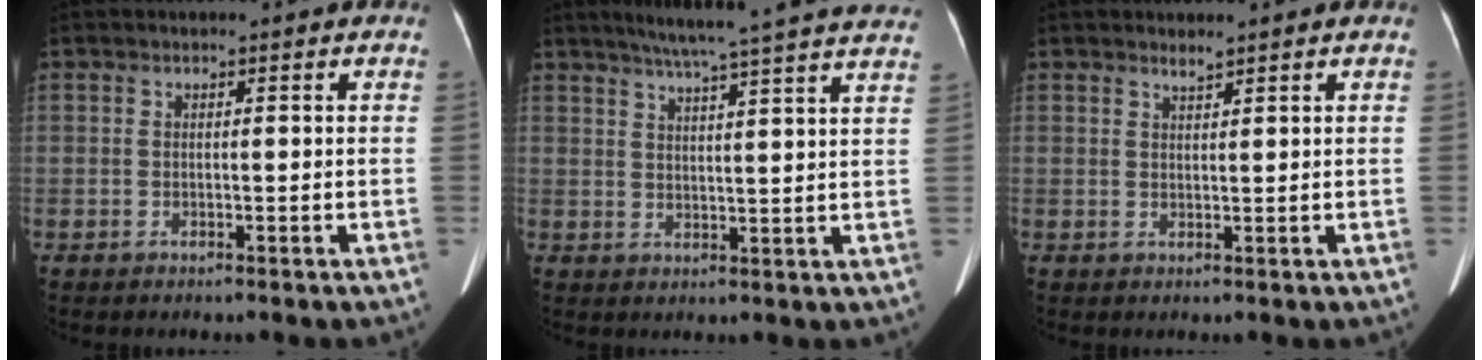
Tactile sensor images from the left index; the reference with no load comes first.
{"total": 19.6, "force": [17.2, -0.8, 9.4], "torque": [-0.144, -0.005, 0.213]}
{"total": 1.0, "force": [0.9, -0.1, 0.3], "torque": [-0.010, -0.001, 0.018]}